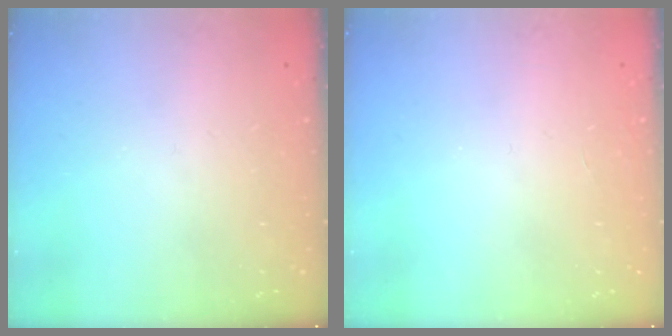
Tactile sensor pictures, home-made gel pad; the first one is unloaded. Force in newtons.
{"total": 0.0}